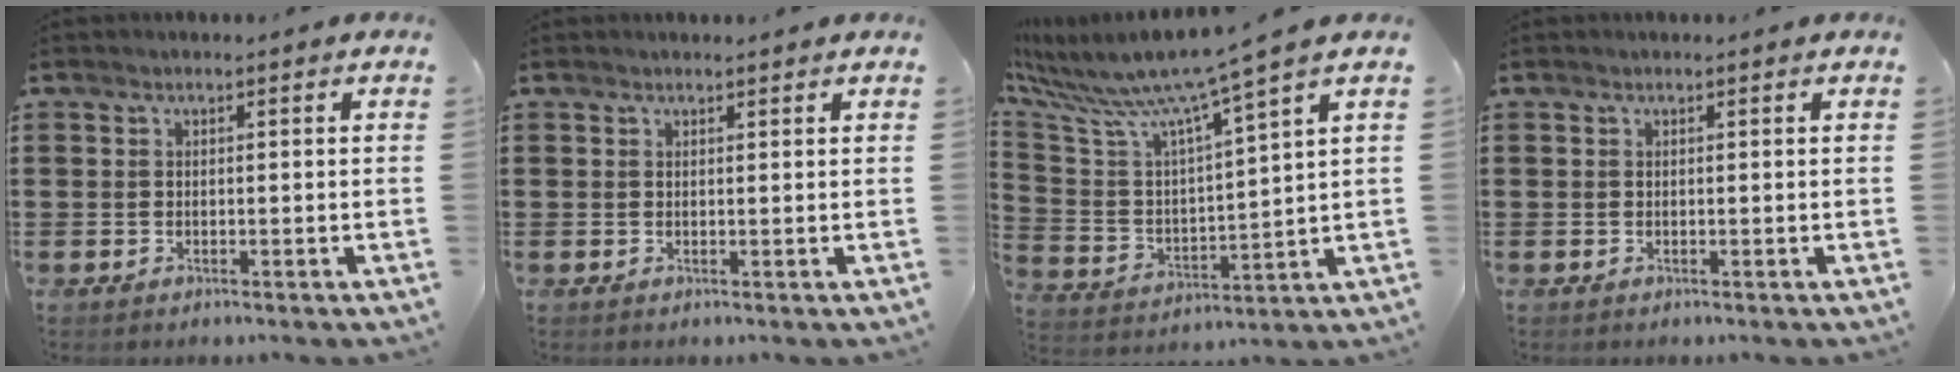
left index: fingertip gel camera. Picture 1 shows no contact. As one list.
[{"total": 0.6, "force": [0.6, 0.0, -0.1], "torque": [-0.001, 0.001, 0.012]}, {"total": 8.2, "force": [7.0, -0.9, 4.1], "torque": [-0.114, -0.061, 0.107]}, {"total": 0.0}]